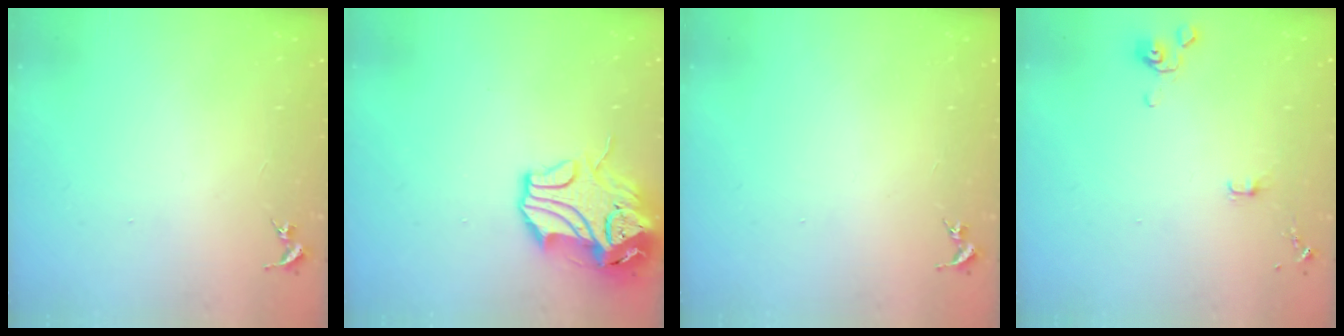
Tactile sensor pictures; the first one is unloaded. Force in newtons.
{"total": 13.0, "press": 12.9, "slide": 1.8}
{"total": 0.0}
{"total": 5.8, "press": 5.7, "slide": 0.8}